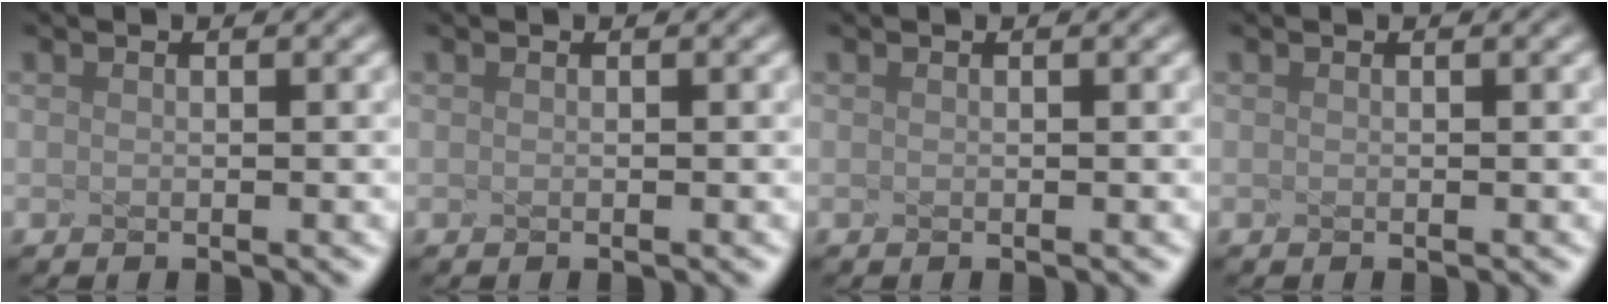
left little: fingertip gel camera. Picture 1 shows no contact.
{"total": 0.0}
{"total": 0.0}
{"total": 0.0}